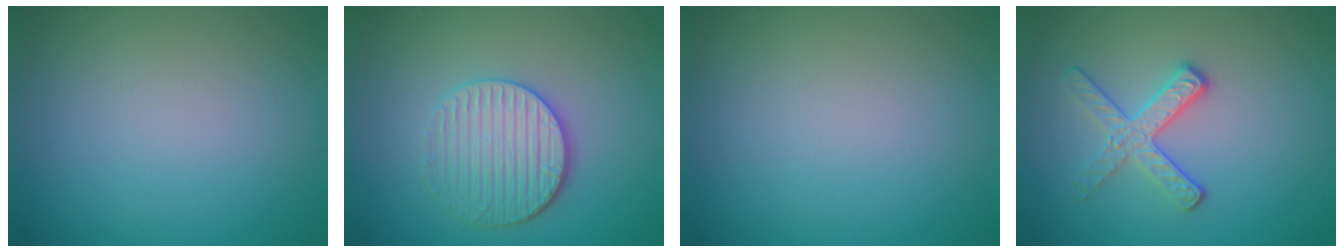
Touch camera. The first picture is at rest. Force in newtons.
{"total": 3.8, "press": 3.4, "slide": 1.7}
{"total": 0.0}
{"total": 2.9, "press": 2.6, "slide": 1.3}